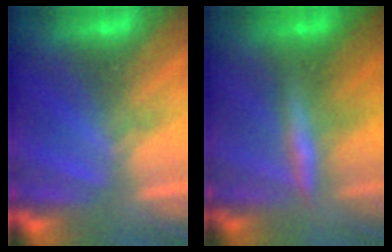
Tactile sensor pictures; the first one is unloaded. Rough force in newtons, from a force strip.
{"total": 2.6}